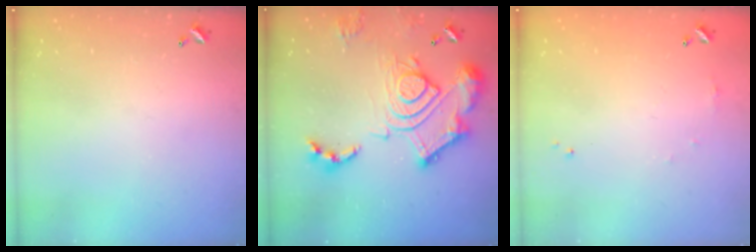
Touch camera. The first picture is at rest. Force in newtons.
{"total": 21.5, "press": 21.4, "slide": 2.5}
{"total": 4.7, "press": 4.7, "slide": 0.7}